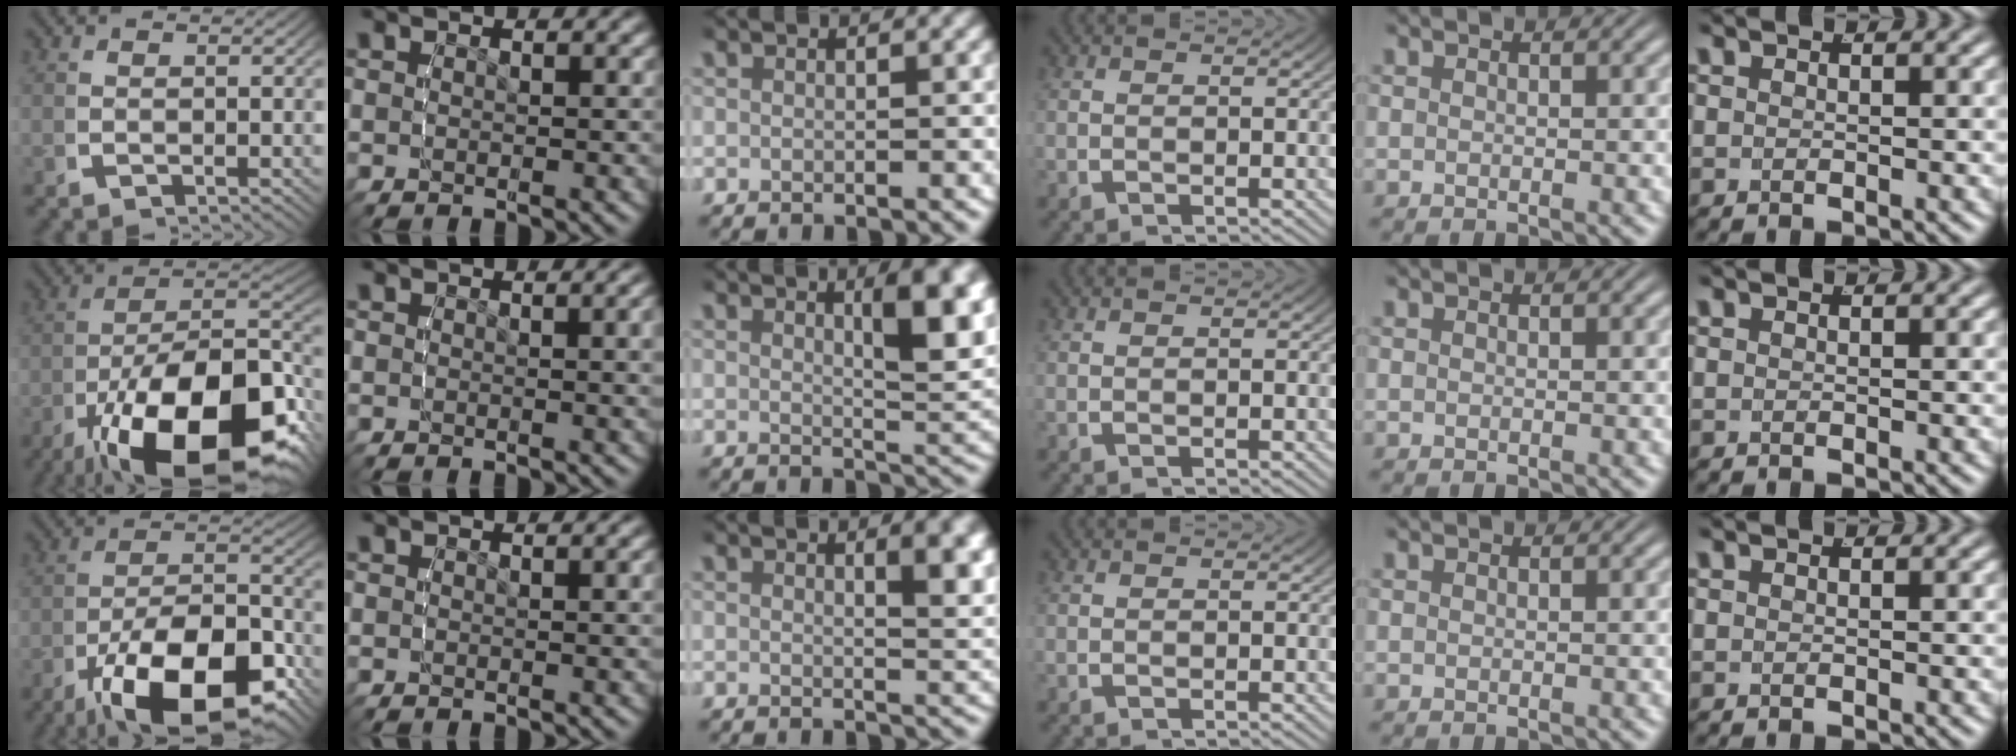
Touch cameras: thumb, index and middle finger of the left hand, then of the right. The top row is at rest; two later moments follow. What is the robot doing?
{"motion": "lift_and_place", "object": "screwdriver"}